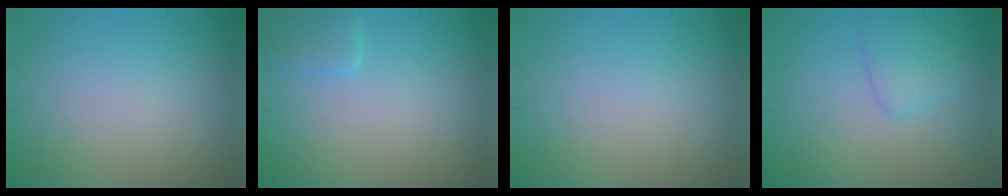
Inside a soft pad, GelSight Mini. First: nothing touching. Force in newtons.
{"total": 2.3, "press": 2.3, "slide": 0.2}
{"total": 0.0}
{"total": 2.5, "press": 2.4, "slide": 0.2}